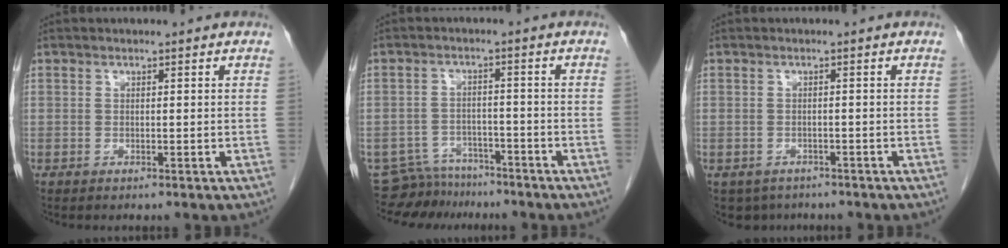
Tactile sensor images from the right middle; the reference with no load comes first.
{"total": 7.9, "force": [-7.3, 3.0, 0.3], "torque": [-0.003, 0.004, -0.114]}
{"total": 4.2, "force": [-3.2, 2.7, 0.5], "torque": [0.000, 0.003, -0.044]}